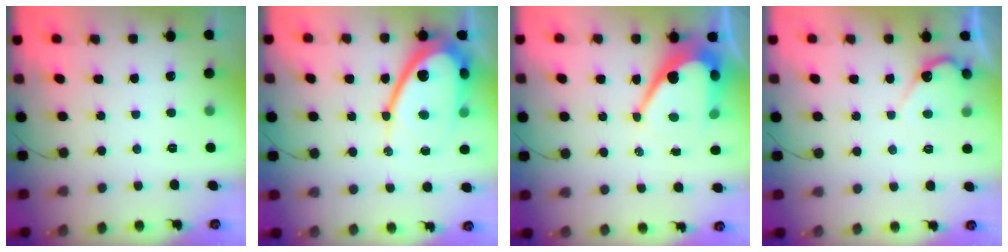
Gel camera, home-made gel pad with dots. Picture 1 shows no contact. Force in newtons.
{"total": 16.7, "press": 16.7, "slide": 1.4}
{"total": 13.0, "press": 13.0, "slide": 1.3}
{"total": 5.9, "press": 5.9, "slide": 0.4}